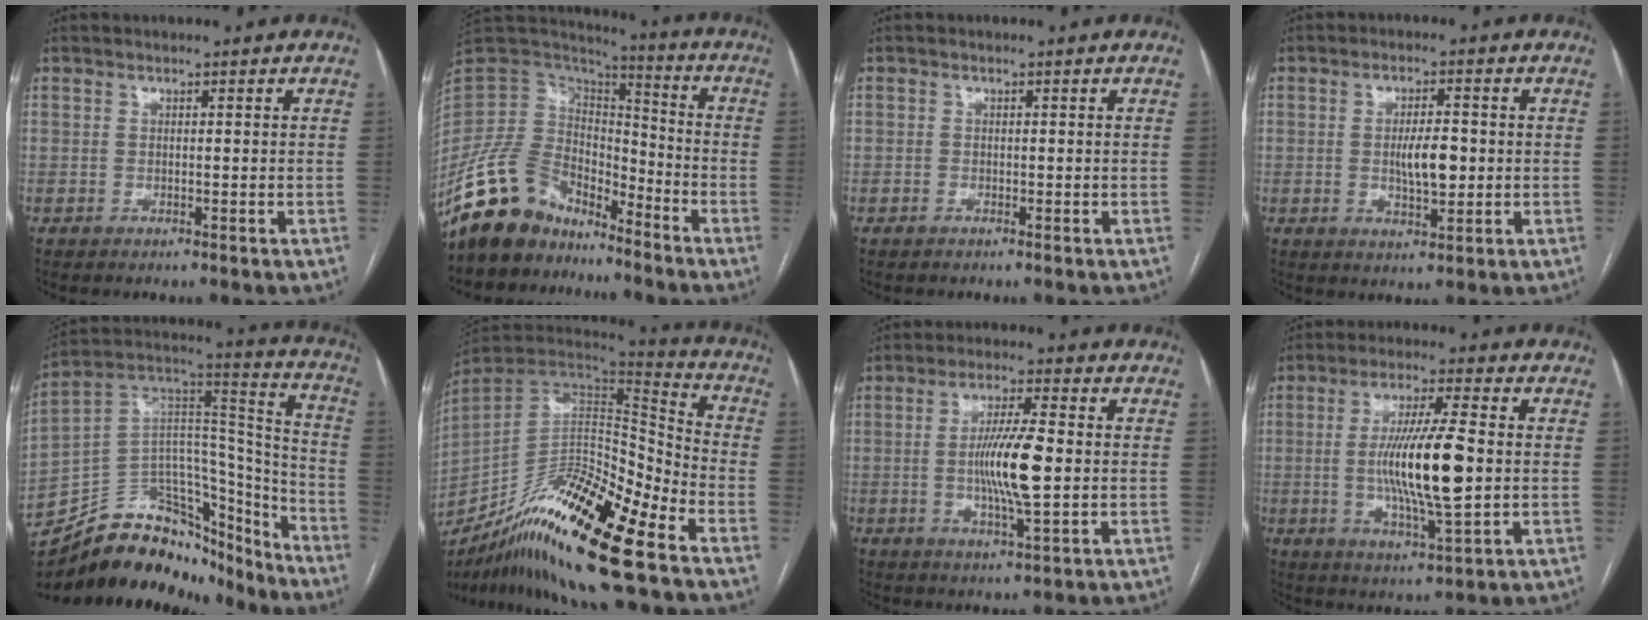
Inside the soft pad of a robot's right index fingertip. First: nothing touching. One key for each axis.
{"total": 14.0, "fx": -11.0, "fy": 7.4, "fz": 4.6, "tx": -0.102, "ty": 0.042, "tz": -0.211}
{"total": 0.7, "fx": -0.4, "fy": 0.5, "fz": 0.0, "tx": -0.002, "ty": 0.004, "tz": -0.009}
{"total": 5.6, "fx": -0.2, "fy": 1.7, "fz": 5.3, "tx": -0.093, "ty": 0.001, "tz": 0.000}
{"total": 28.6, "fx": -23.1, "fy": 12.5, "fz": 11.3, "tx": -0.213, "ty": 0.043, "tz": -0.357}
{"total": 23.9, "fx": -16.4, "fy": 2.7, "fz": 17.1, "tx": -0.305, "ty": -0.020, "tz": -0.296}
{"total": 9.8, "fx": -0.5, "fy": 1.1, "fz": 9.7, "tx": -0.181, "ty": -0.003, "tz": -0.012}
{"total": 13.6, "fx": -0.5, "fy": 1.5, "fz": 13.5, "tx": -0.251, "ty": -0.007, "tz": -0.009}